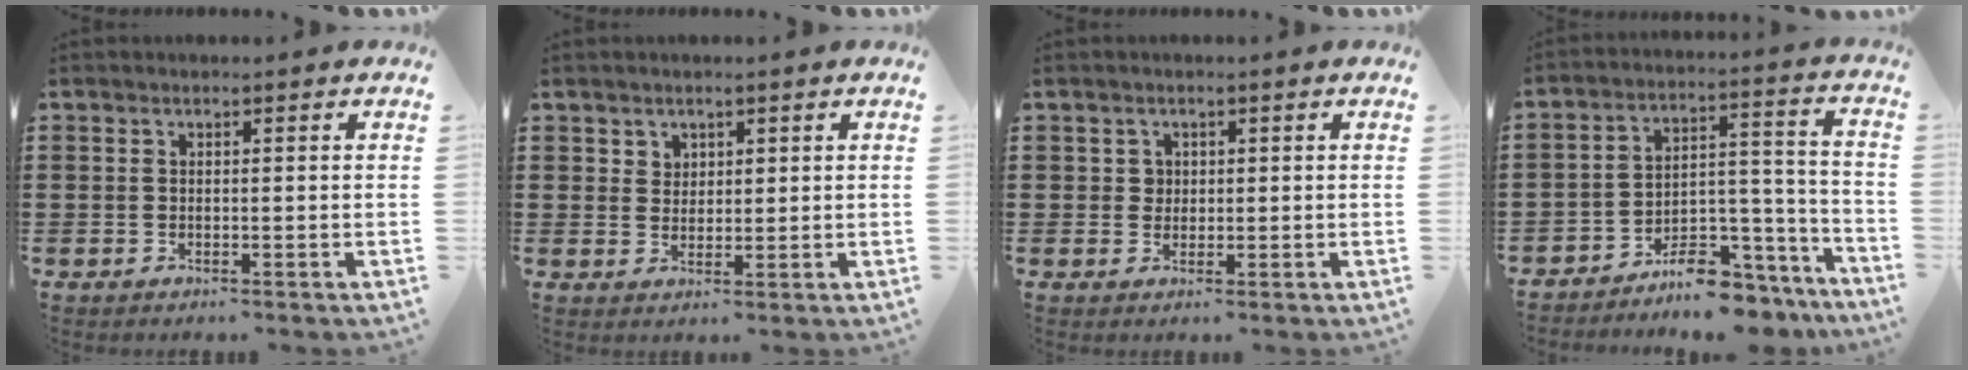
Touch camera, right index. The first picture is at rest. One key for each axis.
{"total": 2.1, "fx": 1.4, "fy": 1.6, "fz": 0.1, "tx": -0.002, "ty": 0.005, "tz": 0.024}
{"total": 1.4, "fx": 0.4, "fy": 1.3, "fz": 0.4, "tx": -0.013, "ty": 0.007, "tz": 0.007}
{"total": 8.5, "fx": -7.8, "fy": 2.0, "fz": 2.6, "tx": -0.029, "ty": 0.032, "tz": -0.147}